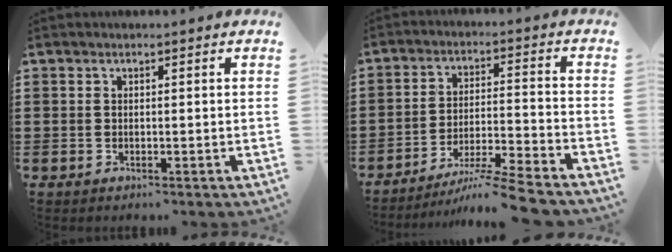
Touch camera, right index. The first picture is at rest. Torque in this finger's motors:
{"motor_torque": [0.53, -0.48, 0.28, 0.09]}